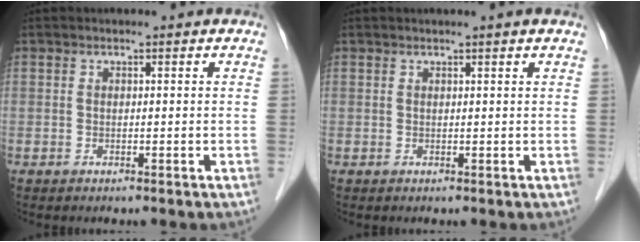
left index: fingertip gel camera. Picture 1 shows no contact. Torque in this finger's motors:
{"motor_torque": [0.52, -0.52, 0.18, 0.03]}